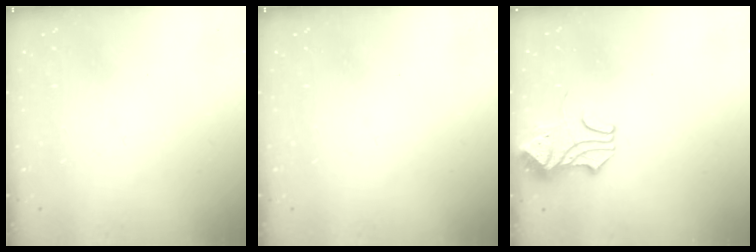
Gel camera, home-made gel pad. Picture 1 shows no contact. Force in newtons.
{"total": 0.0}
{"total": 1.8, "press": 1.6, "slide": 0.7}